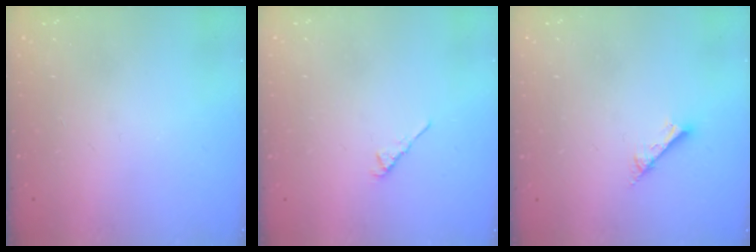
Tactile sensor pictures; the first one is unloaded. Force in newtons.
{"total": 3.1, "press": 3.0, "slide": 0.8}
{"total": 5.0, "press": 5.0, "slide": 0.7}